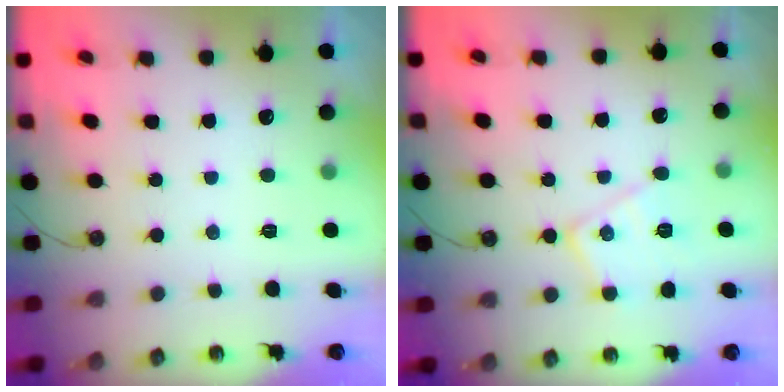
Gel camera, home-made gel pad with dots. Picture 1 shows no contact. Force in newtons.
{"total": 11.0, "press": 11.0, "slide": 0.5}